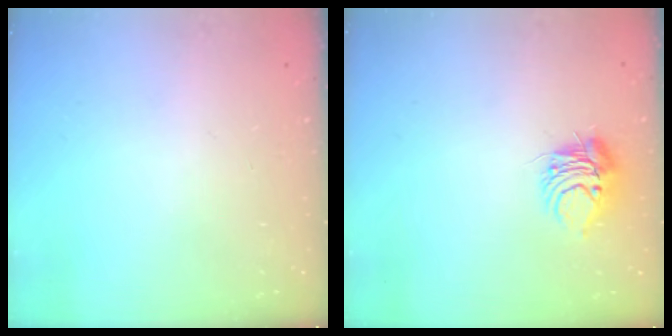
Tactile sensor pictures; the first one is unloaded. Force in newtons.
{"total": 8.3, "press": 8.2, "slide": 1.0}